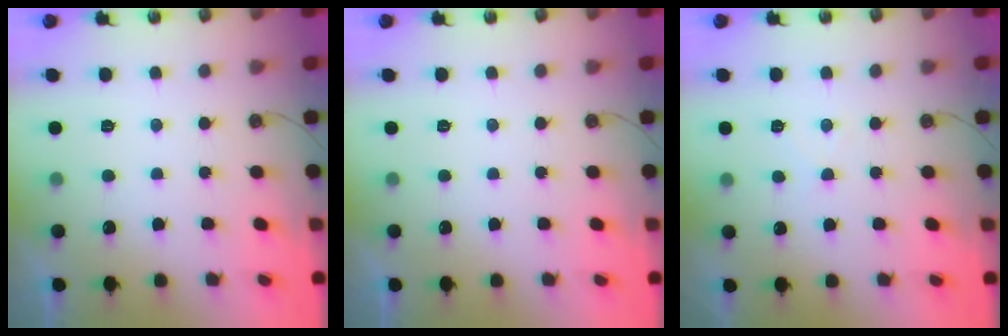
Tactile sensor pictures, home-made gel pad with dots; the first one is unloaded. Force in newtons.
{"total": 0.0}
{"total": 3.2, "press": 3.2, "slide": 0.5}